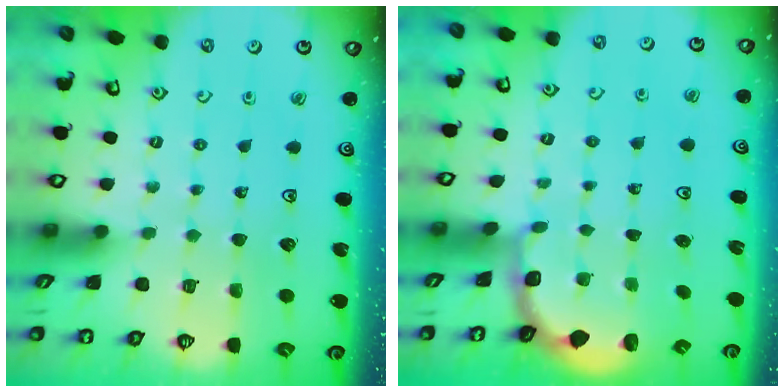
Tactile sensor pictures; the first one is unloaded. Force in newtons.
{"total": 1.9, "press": 1.8, "slide": 0.7}